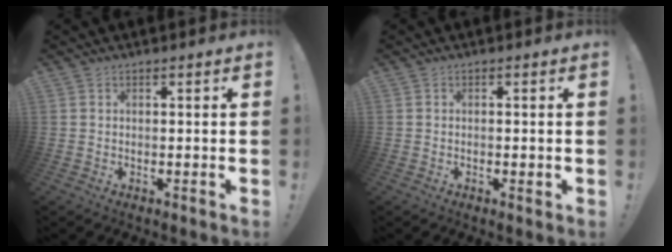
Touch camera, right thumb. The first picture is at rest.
{"total": 1.0, "force": [-0.5, 0.3, 0.8], "torque": [-0.011, 0.000, -0.008]}